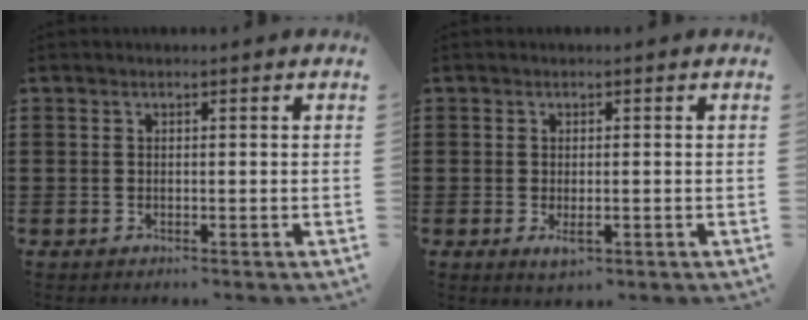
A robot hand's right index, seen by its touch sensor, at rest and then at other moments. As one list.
[{"total": 1.9, "force": [-0.5, 0.7, 1.7], "torque": [-0.038, -0.006, -0.011]}]